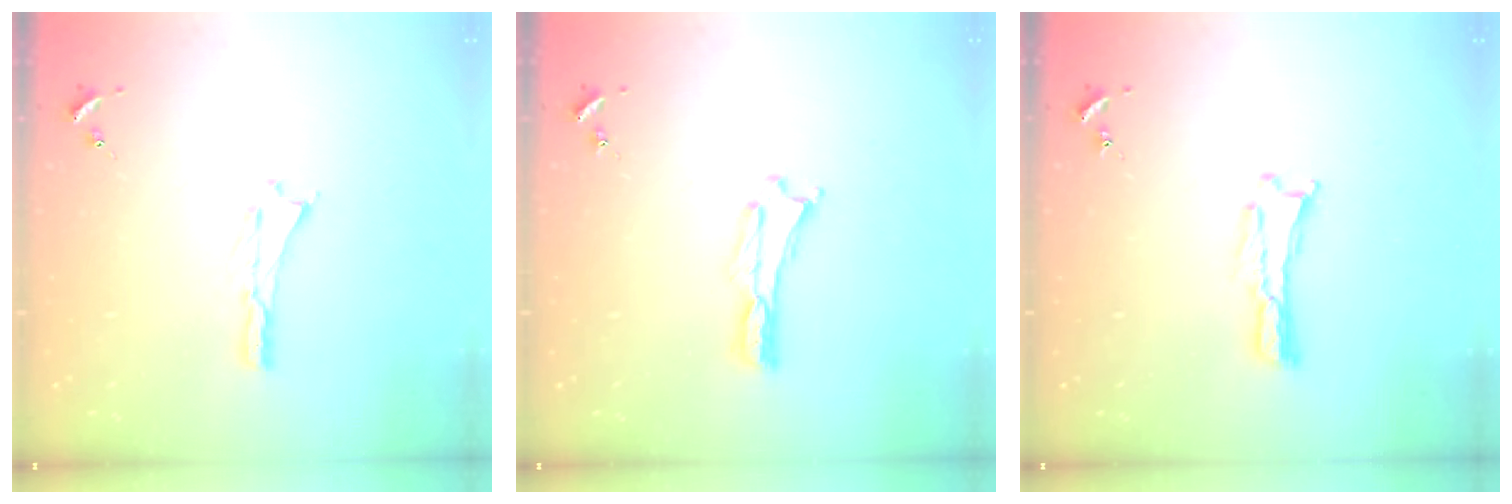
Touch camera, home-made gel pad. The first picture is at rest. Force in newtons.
{"total": 0.0}
{"total": 0.0}